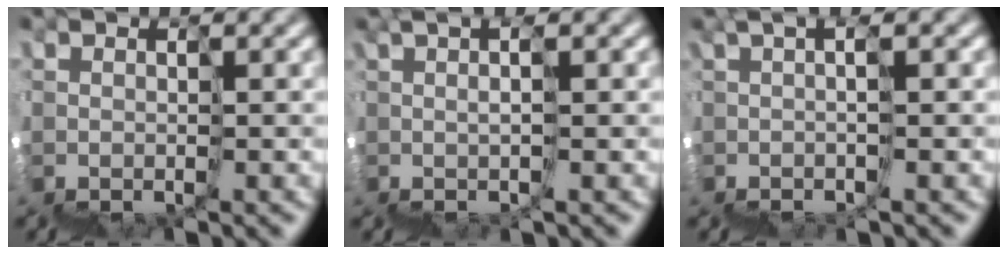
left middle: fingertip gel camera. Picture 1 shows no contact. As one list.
[{"total": 2.1, "force": [1.6, -1.4, 0.5], "torque": [0.009, 0.022, 0.040]}, {"total": 1.8, "force": [0.3, -1.8, 0.3], "torque": [0.005, 0.015, 0.015]}]